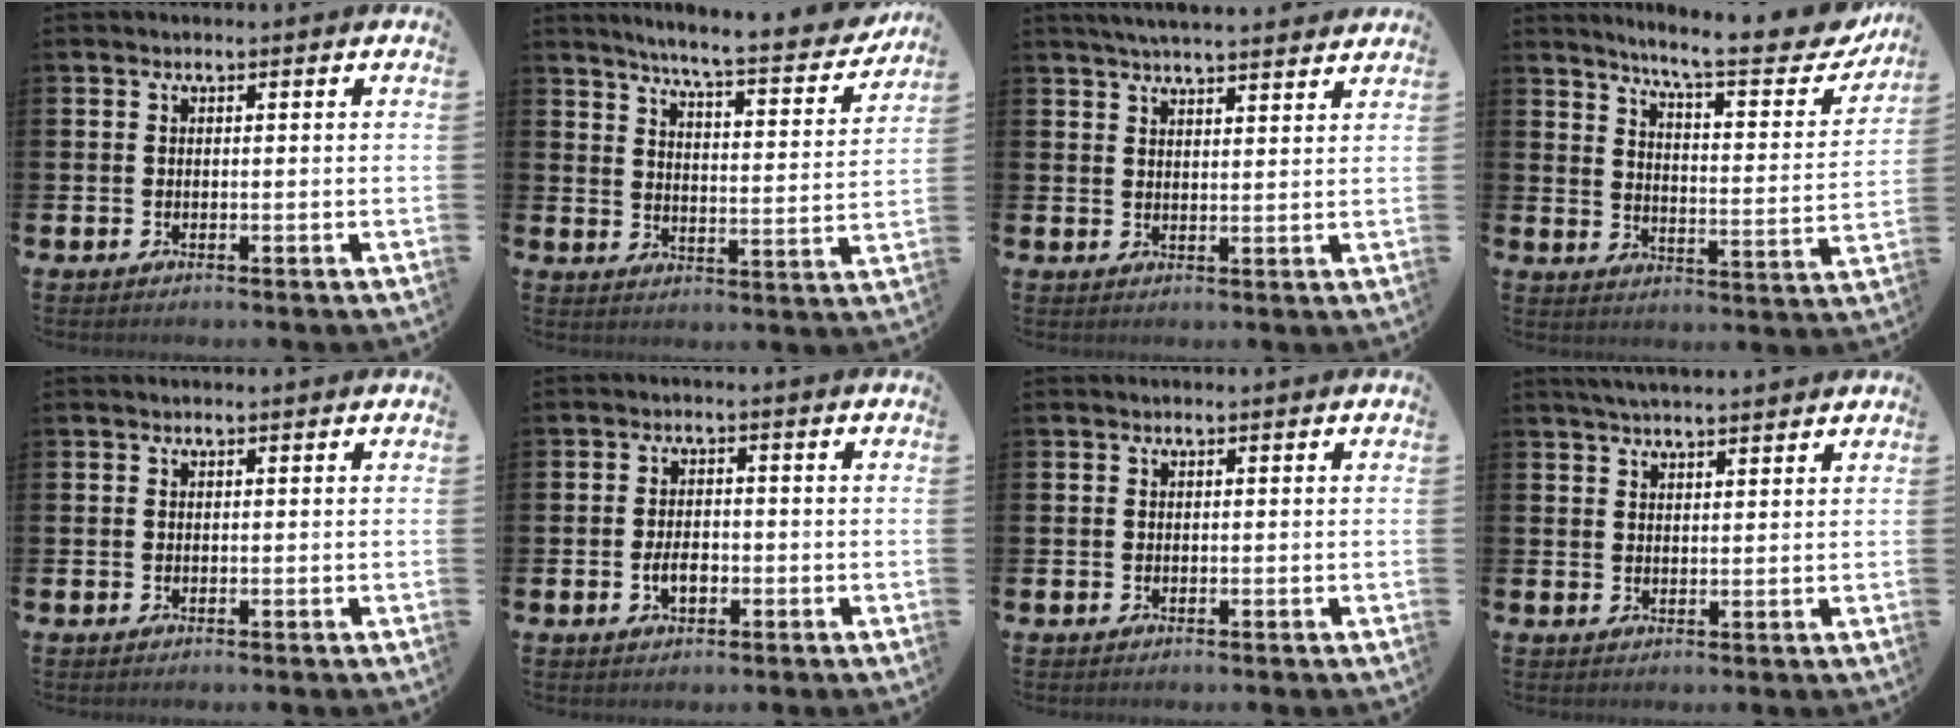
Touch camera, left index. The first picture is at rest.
{"total": 6.4, "force": [5.9, -0.1, 2.4], "torque": [-0.057, -0.052, 0.094]}
{"total": 4.1, "force": [4.0, -0.1, 0.9], "torque": [-0.026, -0.017, 0.072]}
{"total": 8.9, "force": [7.6, 1.3, 4.4], "torque": [-0.095, -0.052, 0.122]}
{"total": 0.0}
{"total": 2.9, "force": [-0.7, 1.7, 2.2], "torque": [-0.029, -0.001, -0.017]}
{"total": 0.0}
{"total": 3.3, "force": [3.2, 0.2, 0.8], "torque": [-0.023, -0.008, 0.059]}